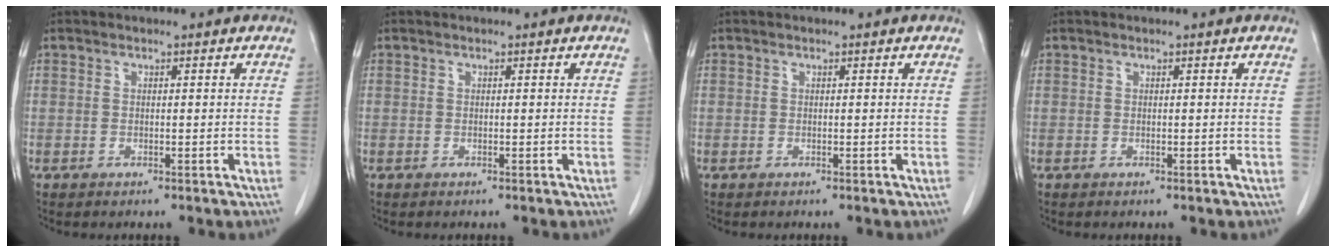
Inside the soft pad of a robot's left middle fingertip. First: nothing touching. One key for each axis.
{"total": 0.0}
{"total": 0.0}
{"total": 0.0}